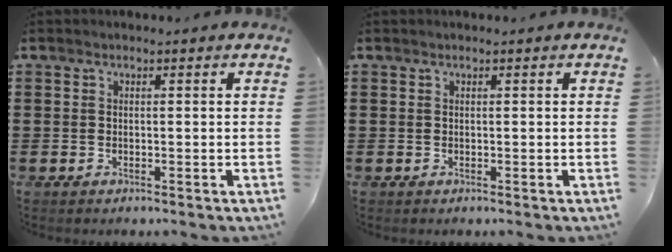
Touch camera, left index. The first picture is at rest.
{"total": 0.0}